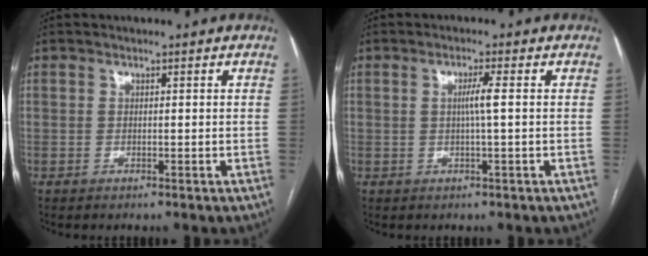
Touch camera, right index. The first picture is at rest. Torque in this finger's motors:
{"motor_torque": [0.46, 0.04, 0.11, 0.06]}